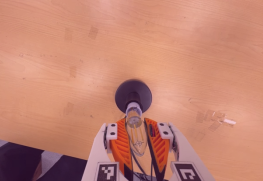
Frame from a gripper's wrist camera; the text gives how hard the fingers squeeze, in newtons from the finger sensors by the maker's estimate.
{"total": 21.8, "left": 24.2, "right": 19.4}